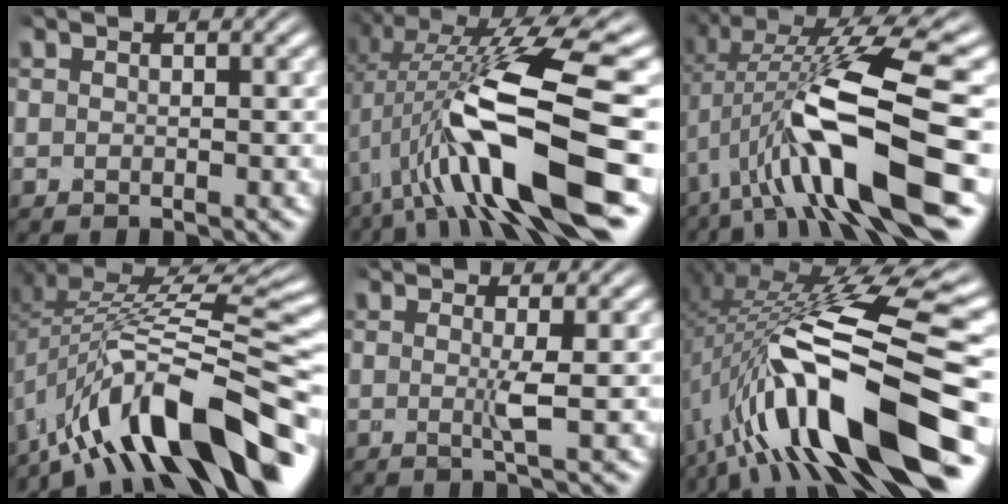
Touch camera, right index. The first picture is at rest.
{"total": 13.5, "force": [0.5, 4.4, 12.7], "torque": [-0.209, 0.010, 0.014]}
{"total": 11.1, "force": [0.3, 3.4, 10.6], "torque": [-0.176, 0.008, 0.013]}
{"total": 11.6, "force": [-3.3, 5.0, 10.0], "torque": [-0.161, -0.012, -0.034]}
{"total": 1.6, "force": [0.9, -0.5, 1.3], "torque": [-0.022, 0.002, 0.013]}
{"total": 14.9, "force": [-1.8, 5.5, 13.7], "torque": [-0.234, 0.002, -0.009]}